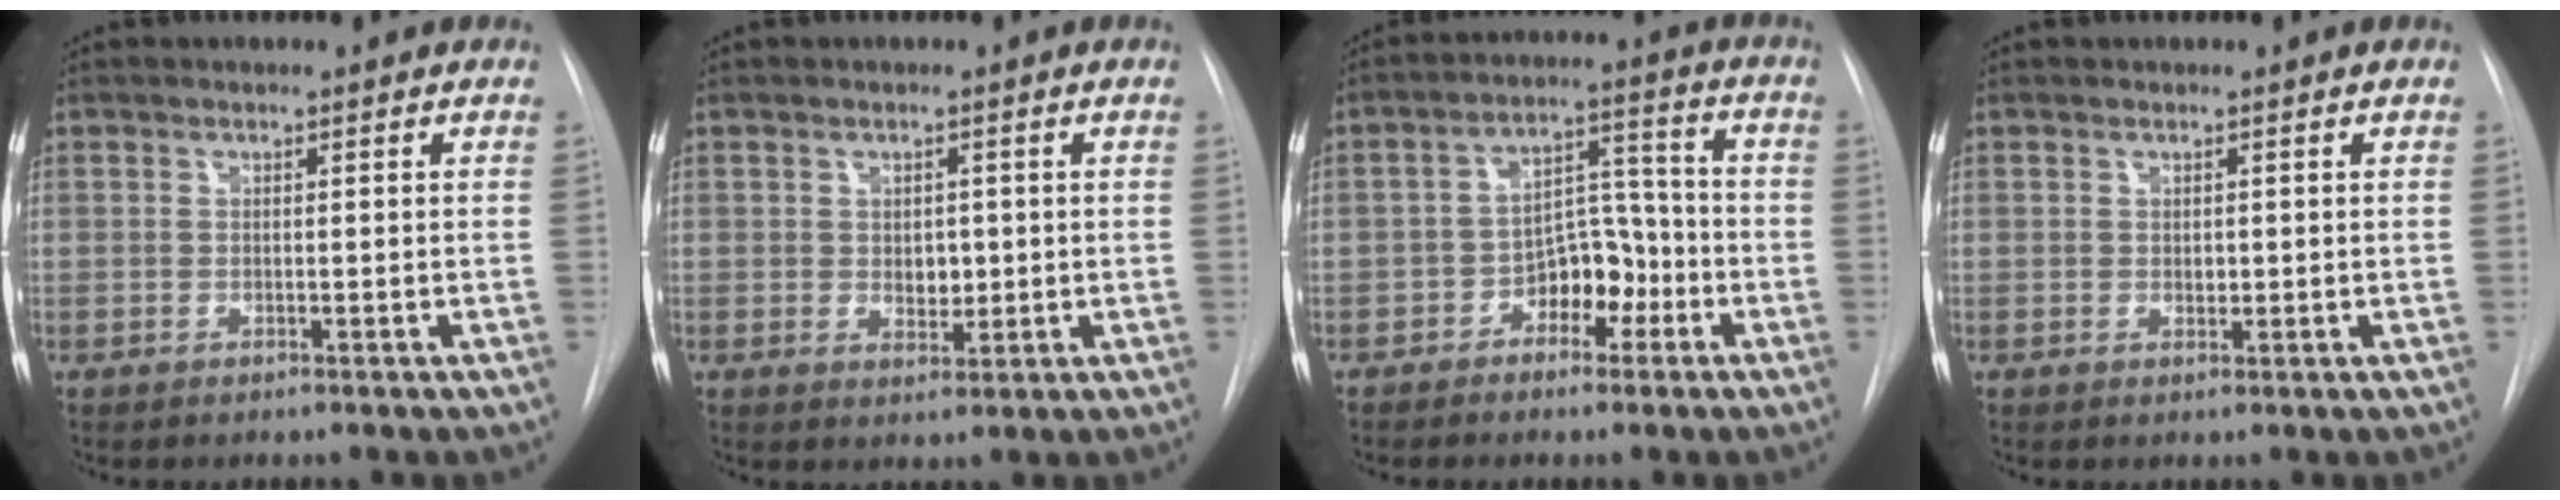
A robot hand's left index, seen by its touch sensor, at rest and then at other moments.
{"total": 2.4, "force": [-0.4, 1.7, 1.6], "torque": [-0.020, -0.011, -0.001]}
{"total": 7.3, "force": [-4.0, 4.0, 4.6], "torque": [-0.069, 0.024, -0.067]}
{"total": 0.8, "force": [-0.4, 0.5, 0.4], "torque": [-0.004, -0.007, -0.007]}